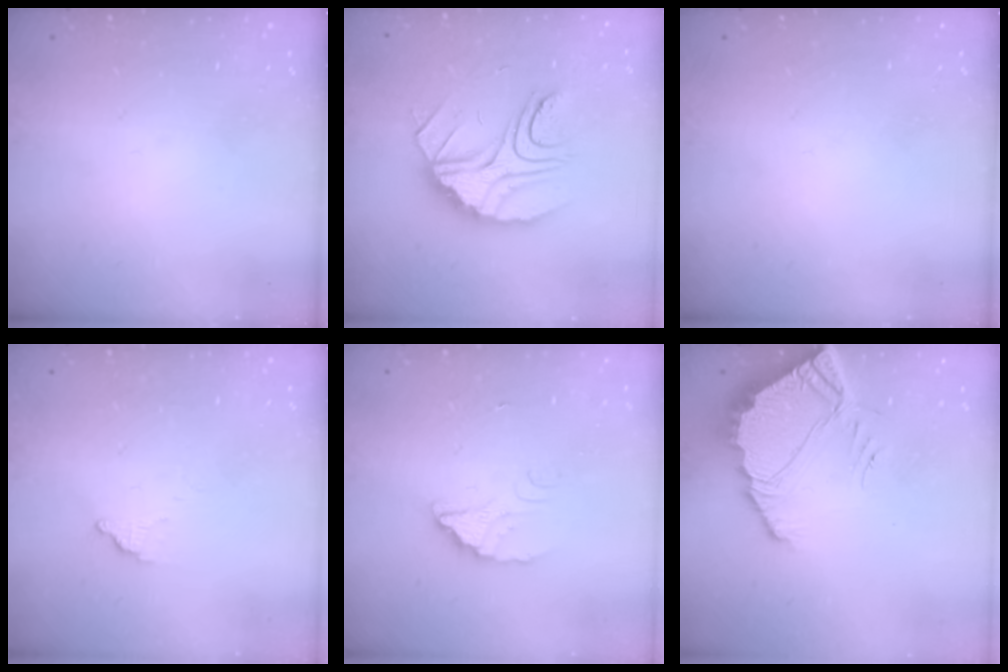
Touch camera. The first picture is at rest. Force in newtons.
{"total": 14.2, "press": 14.1, "slide": 1.2}
{"total": 0.0}
{"total": 3.2, "press": 3.2, "slide": 0.1}
{"total": 2.2, "press": 2.2, "slide": 0.2}
{"total": 7.6, "press": 7.5, "slide": 0.6}